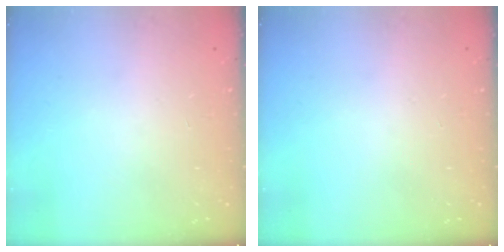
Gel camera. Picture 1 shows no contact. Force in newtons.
{"total": 0.0}